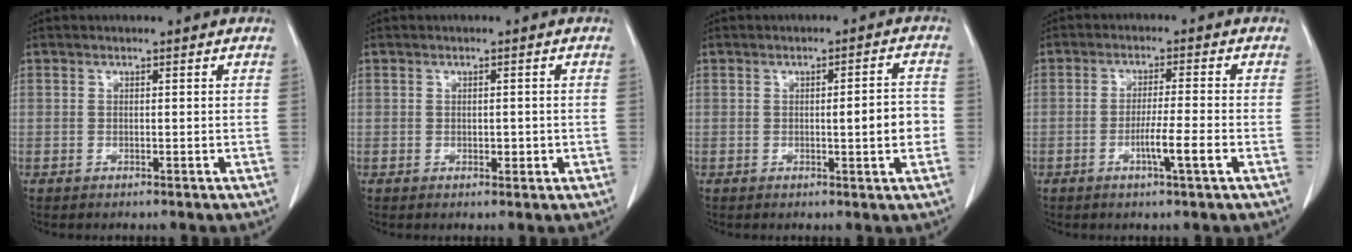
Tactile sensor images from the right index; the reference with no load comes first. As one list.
[{"total": 1.5, "force": [-0.2, 1.0, 1.2], "torque": [-0.016, 0.000, 0.002]}, {"total": 5.1, "force": [-0.7, 0.5, 5.0], "torque": [-0.070, 0.006, -0.008]}, {"total": 5.2, "force": [-2.0, -0.4, 4.8], "torque": [-0.081, -0.008, -0.035]}]